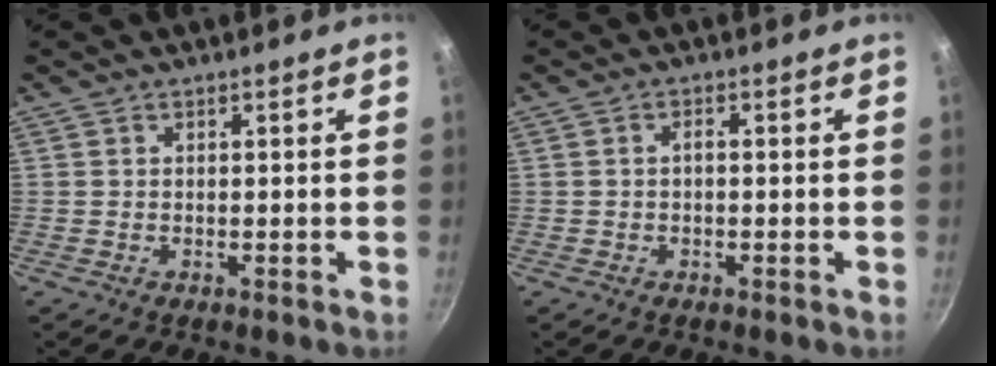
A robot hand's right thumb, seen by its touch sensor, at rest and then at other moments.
{"total": 1.3, "force": [-0.2, 0.7, 1.1], "torque": [-0.019, 0.011, -0.004]}